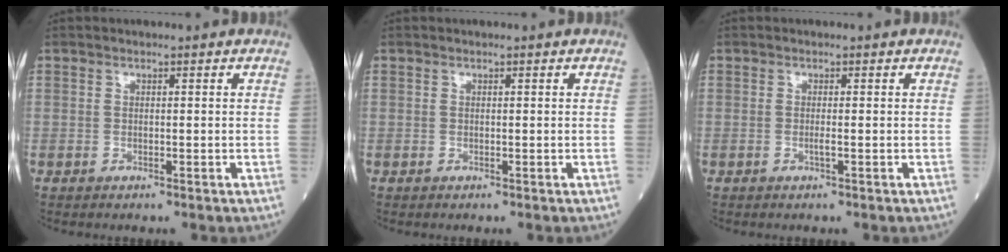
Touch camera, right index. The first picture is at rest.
{"total": 0.0}
{"total": 0.9, "force": [-0.2, -0.1, 0.8], "torque": [-0.019, -0.002, -0.005]}